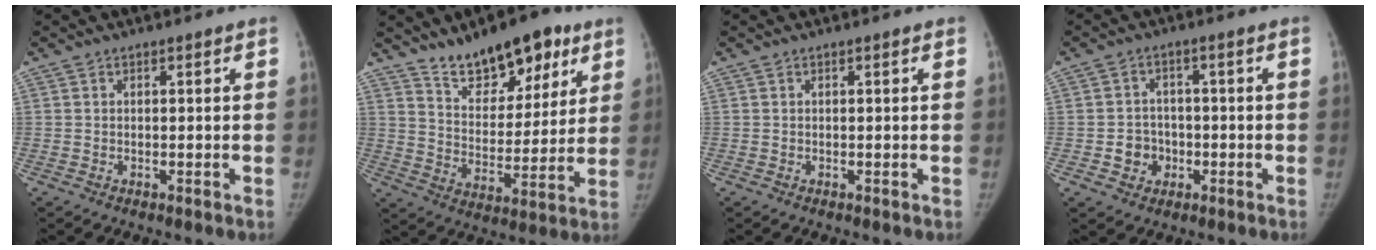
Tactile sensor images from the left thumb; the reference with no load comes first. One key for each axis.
{"total": 16.0, "fx": 11.0, "fy": 7.7, "fz": 8.7, "tx": -0.081, "ty": -0.056, "tz": 0.184}
{"total": 0.0}
{"total": 5.0, "fx": -1.5, "fy": 4.6, "fz": 1.5, "tx": 0.003, "ty": 0.014, "tz": -0.022}